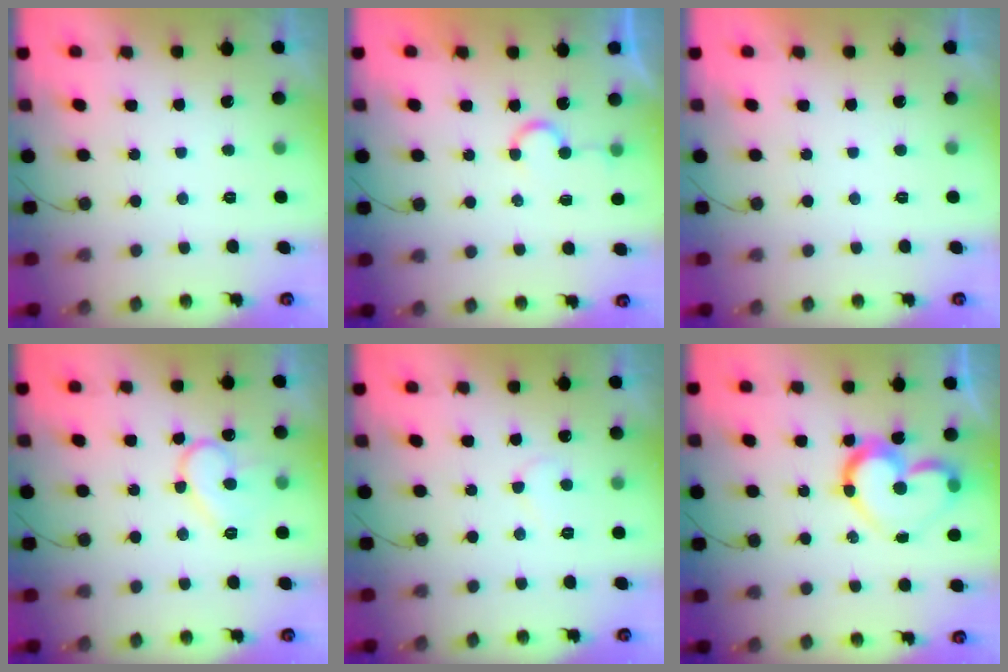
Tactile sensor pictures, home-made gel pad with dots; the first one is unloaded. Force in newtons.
{"total": 5.0, "press": 5.0, "slide": 0.5}
{"total": 1.7, "press": 1.7, "slide": 0.0}
{"total": 11.4, "press": 11.4, "slide": 0.6}
{"total": 5.5, "press": 5.5, "slide": 0.3}
{"total": 14.9, "press": 14.8, "slide": 1.4}